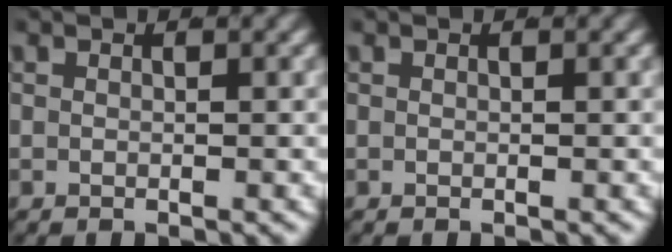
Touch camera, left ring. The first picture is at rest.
{"total": 0.0}